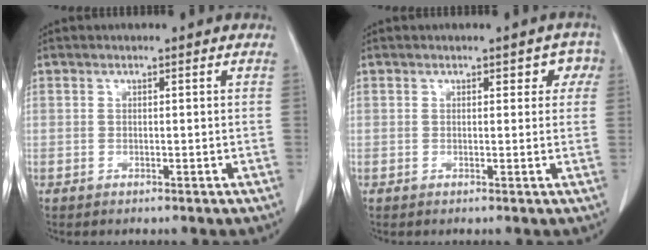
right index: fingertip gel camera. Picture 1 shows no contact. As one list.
[{"total": 2.9, "force": [1.3, 1.9, 1.7], "torque": [0.000, 0.010, 0.009]}]